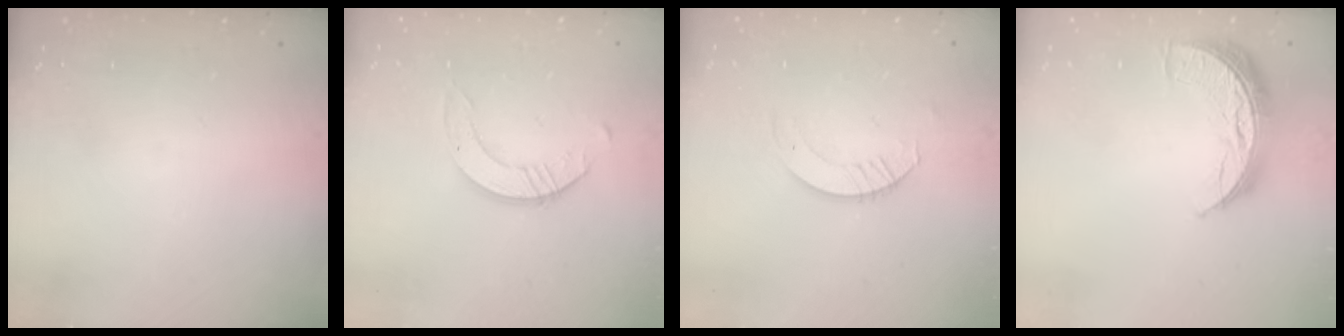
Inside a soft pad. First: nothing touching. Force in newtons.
{"total": 2.5, "press": 2.5, "slide": 0.3}
{"total": 3.8, "press": 3.8, "slide": 0.4}
{"total": 10.9, "press": 10.9, "slide": 0.4}